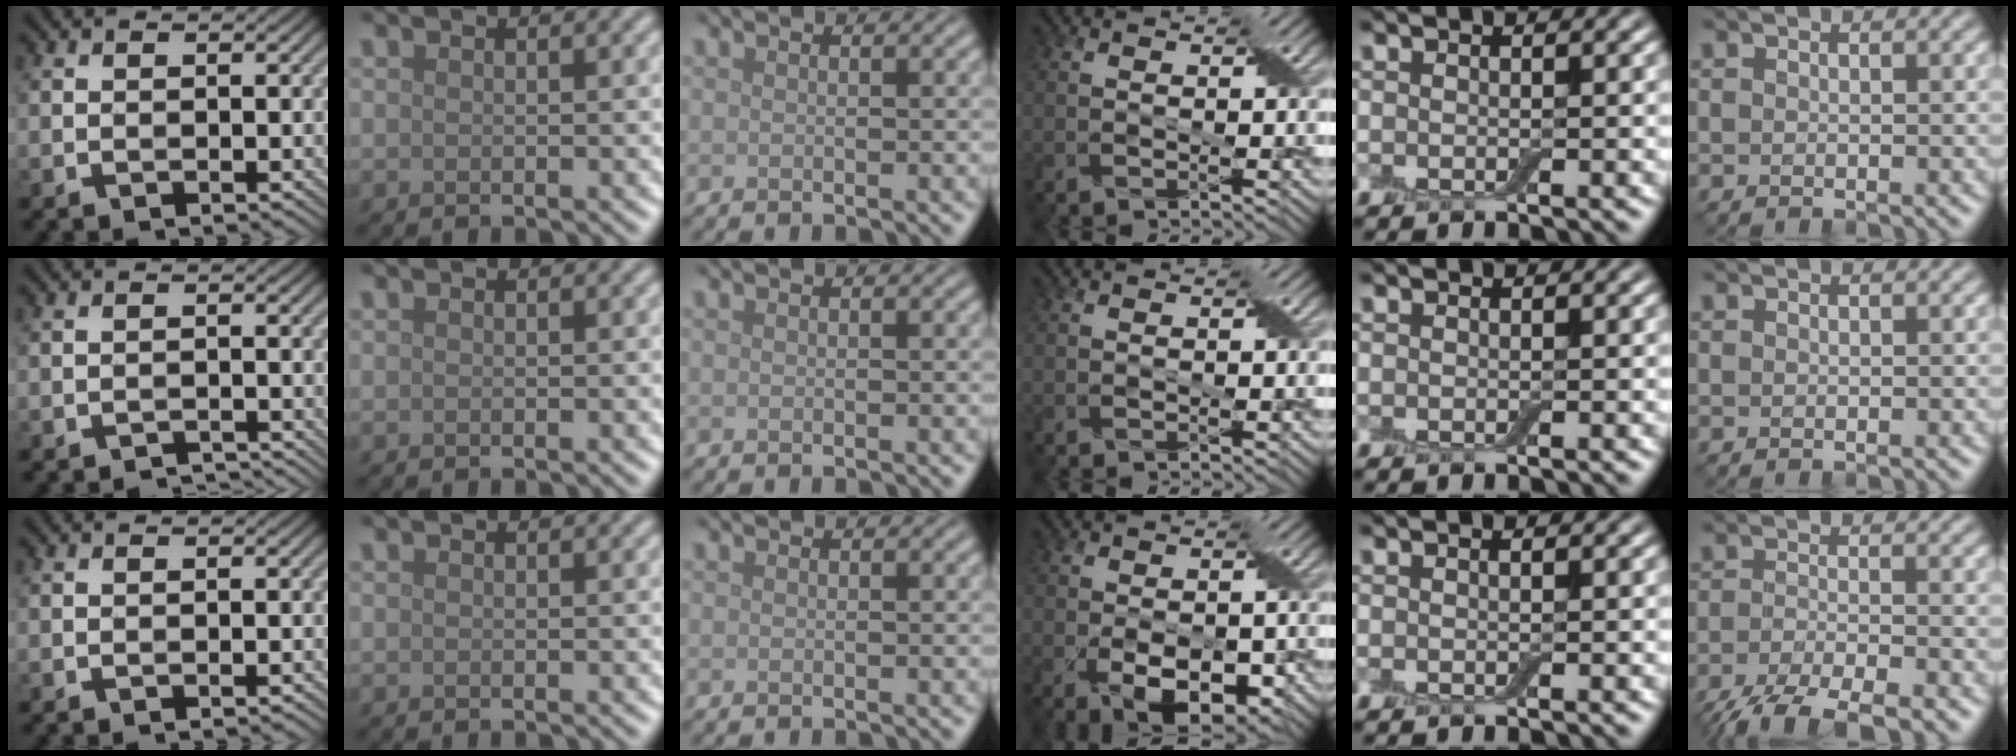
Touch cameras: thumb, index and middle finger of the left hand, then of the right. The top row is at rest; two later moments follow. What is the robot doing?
{"motion": "peel", "object": "adhesive wrap"}